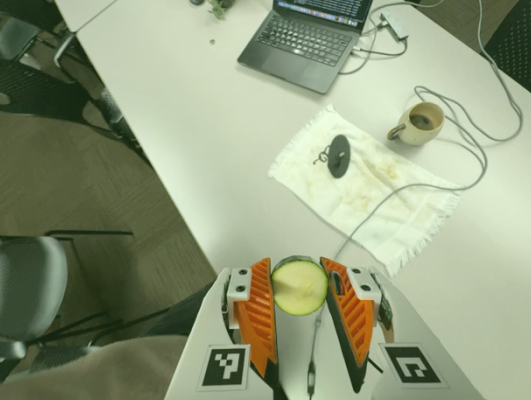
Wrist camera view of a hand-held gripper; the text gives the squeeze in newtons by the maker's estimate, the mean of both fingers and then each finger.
{"total": 8.9, "left": 8.5, "right": 9.3}